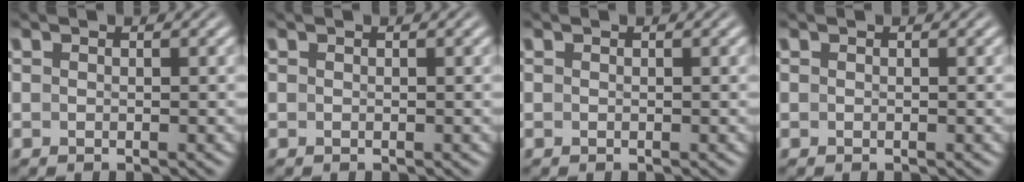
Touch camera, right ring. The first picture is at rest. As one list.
[{"total": 0.0}, {"total": 0.0}, {"total": 0.0}]